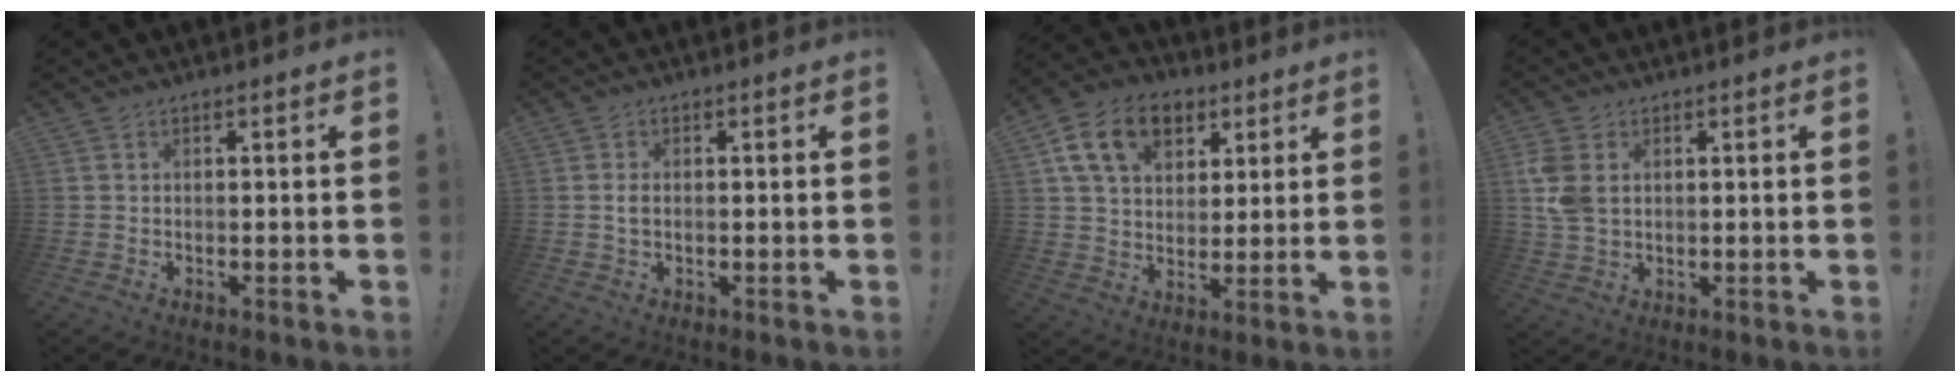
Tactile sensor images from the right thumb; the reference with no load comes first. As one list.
[{"total": 1.5, "force": [-0.2, 1.0, 1.2], "torque": [-0.026, 0.006, -0.002]}, {"total": 16.0, "force": [7.5, 10.8, 9.0], "torque": [-0.137, -0.022, 0.141]}, {"total": 7.1, "force": [2.1, 4.9, 4.6], "torque": [-0.101, -0.003, 0.041]}]